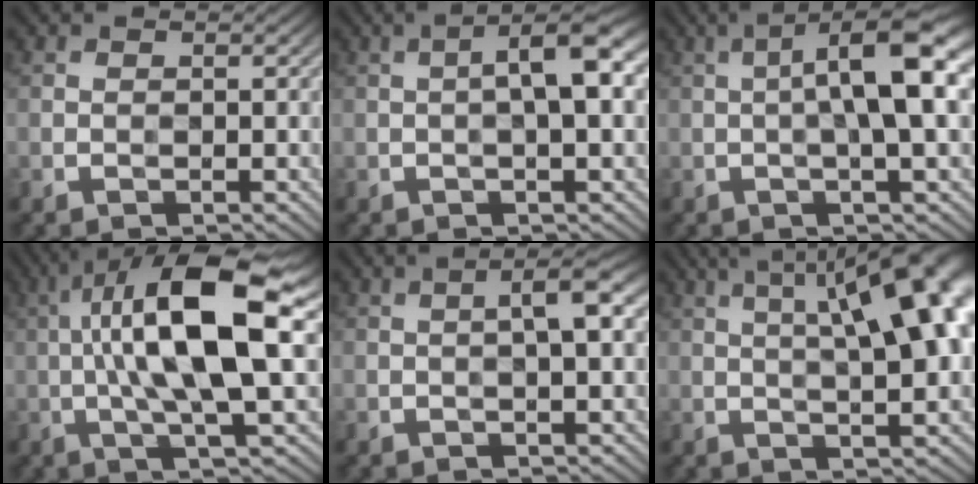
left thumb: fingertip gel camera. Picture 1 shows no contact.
{"total": 7.2, "force": [0.3, 1.9, 7.0], "torque": [-0.104, 0.015, -0.001]}
{"total": 10.9, "force": [0.8, 2.6, 10.5], "torque": [-0.151, 0.014, 0.007]}
{"total": 14.9, "force": [1.3, 4.0, 14.2], "torque": [-0.251, 0.029, 0.015]}
{"total": 4.7, "force": [0.3, 1.0, 4.5], "torque": [-0.070, 0.011, 0.001]}
{"total": 16.4, "force": [4.8, 5.5, 14.7], "torque": [-0.197, 0.062, 0.059]}